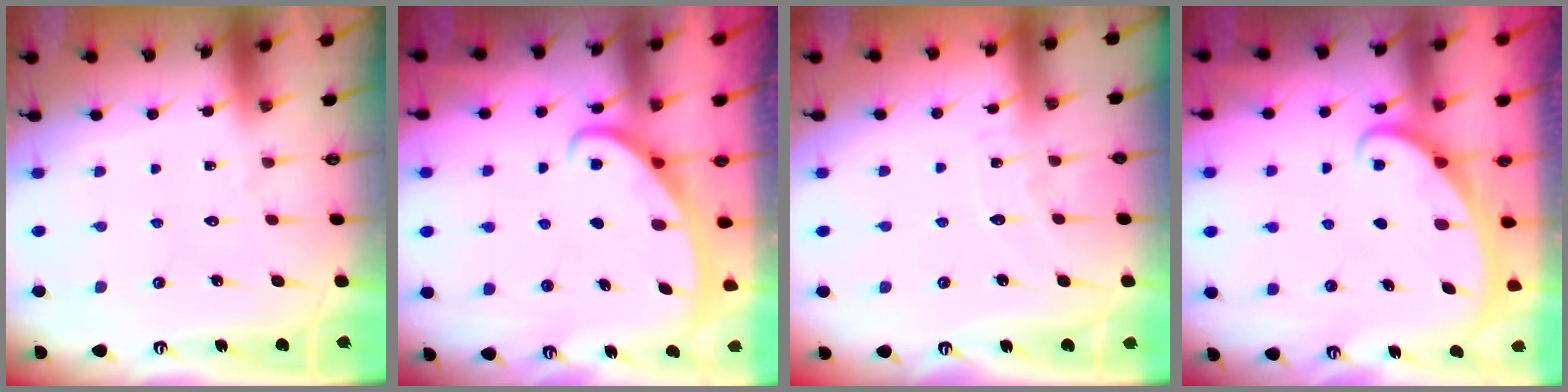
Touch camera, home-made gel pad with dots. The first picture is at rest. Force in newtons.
{"total": 2.9, "press": 2.9, "slide": 0.3}
{"total": 3.3, "press": 3.2, "slide": 0.4}
{"total": 2.3, "press": 2.3, "slide": 0.4}